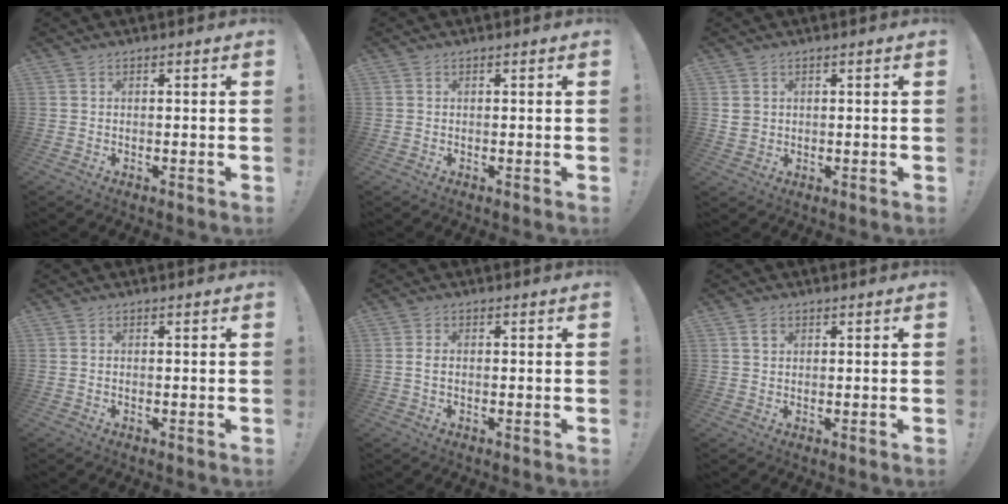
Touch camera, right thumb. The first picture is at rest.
{"total": 0.0}
{"total": 2.9, "force": [1.0, 2.5, 1.1], "torque": [-0.022, 0.003, 0.022]}
{"total": 0.0}
{"total": 1.9, "force": [-0.1, 0.9, 1.6], "torque": [-0.038, 0.008, 0.000]}
{"total": 2.1, "force": [0.8, 1.6, 1.0], "torque": [-0.010, 0.000, 0.013]}